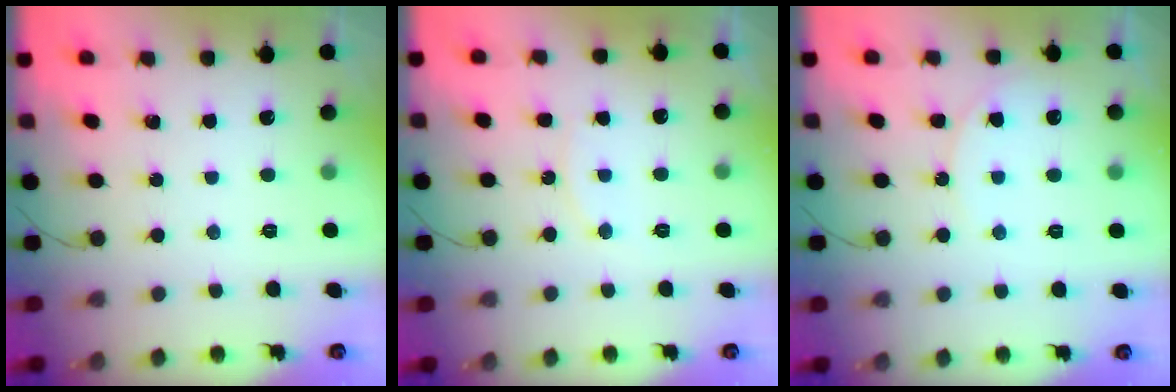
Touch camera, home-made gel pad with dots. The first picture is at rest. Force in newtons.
{"total": 5.9, "press": 5.9, "slide": 0.6}
{"total": 5.7, "press": 5.7, "slide": 0.7}